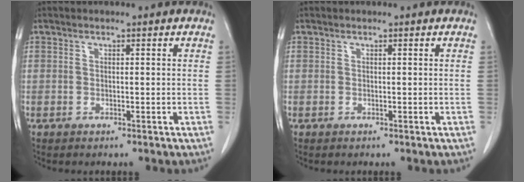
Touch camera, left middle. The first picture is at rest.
{"total": 0.0}